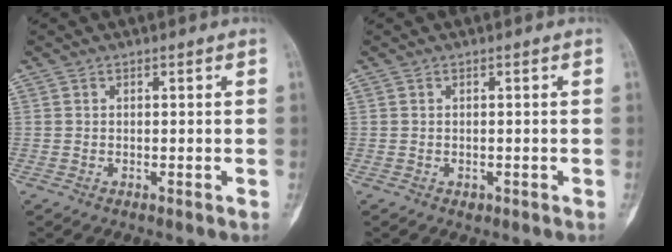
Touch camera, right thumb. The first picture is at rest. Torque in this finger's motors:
{"motor_torque": [-0.05, -0.13, 0.05, -0.11, 0.03]}